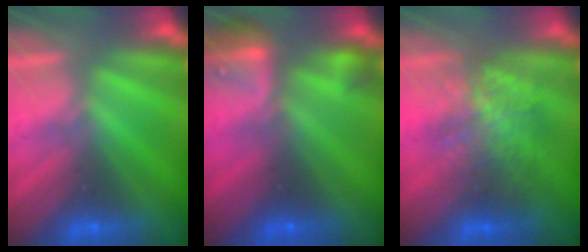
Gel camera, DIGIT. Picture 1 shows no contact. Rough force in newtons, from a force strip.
{"total": 8.8}
{"total": 2.2}